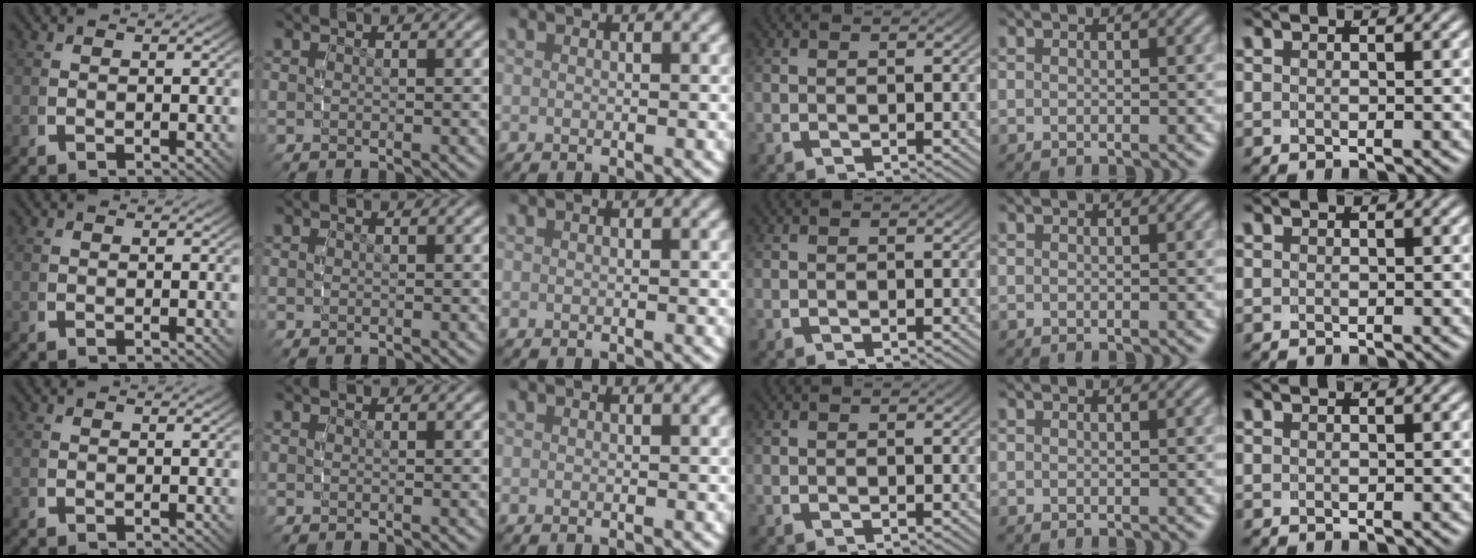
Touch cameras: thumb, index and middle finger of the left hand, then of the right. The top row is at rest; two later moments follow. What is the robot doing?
{"motion": "reach", "object": "scarf"}